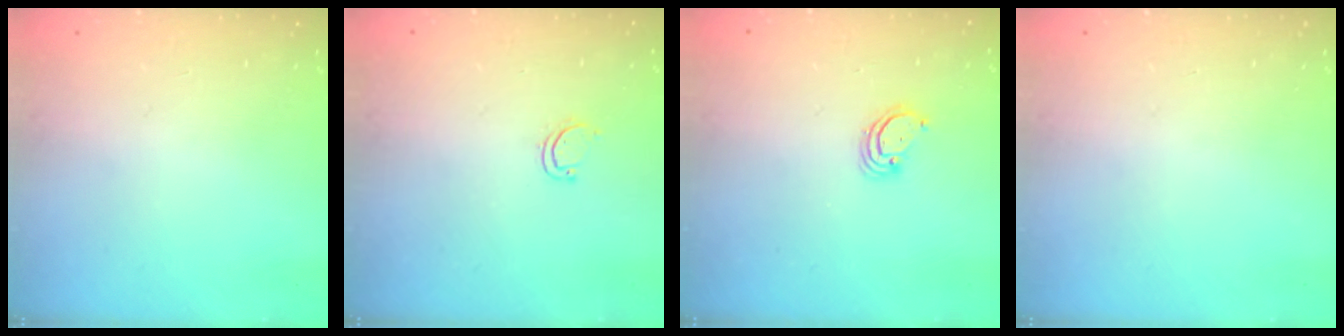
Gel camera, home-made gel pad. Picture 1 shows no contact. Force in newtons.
{"total": 4.6, "press": 4.4, "slide": 1.2}
{"total": 3.2, "press": 3.2, "slide": 0.2}
{"total": 0.0}